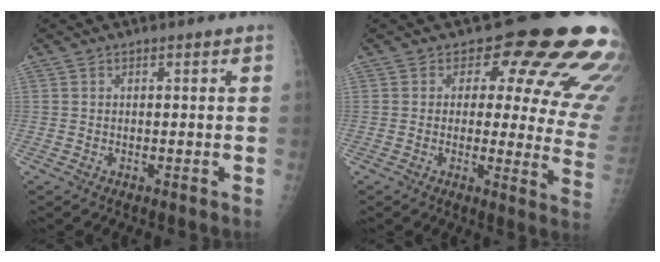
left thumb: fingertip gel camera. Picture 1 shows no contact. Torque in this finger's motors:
{"motor_torque": [2.00, 2.45, 1.38, -1.39, 0.24]}